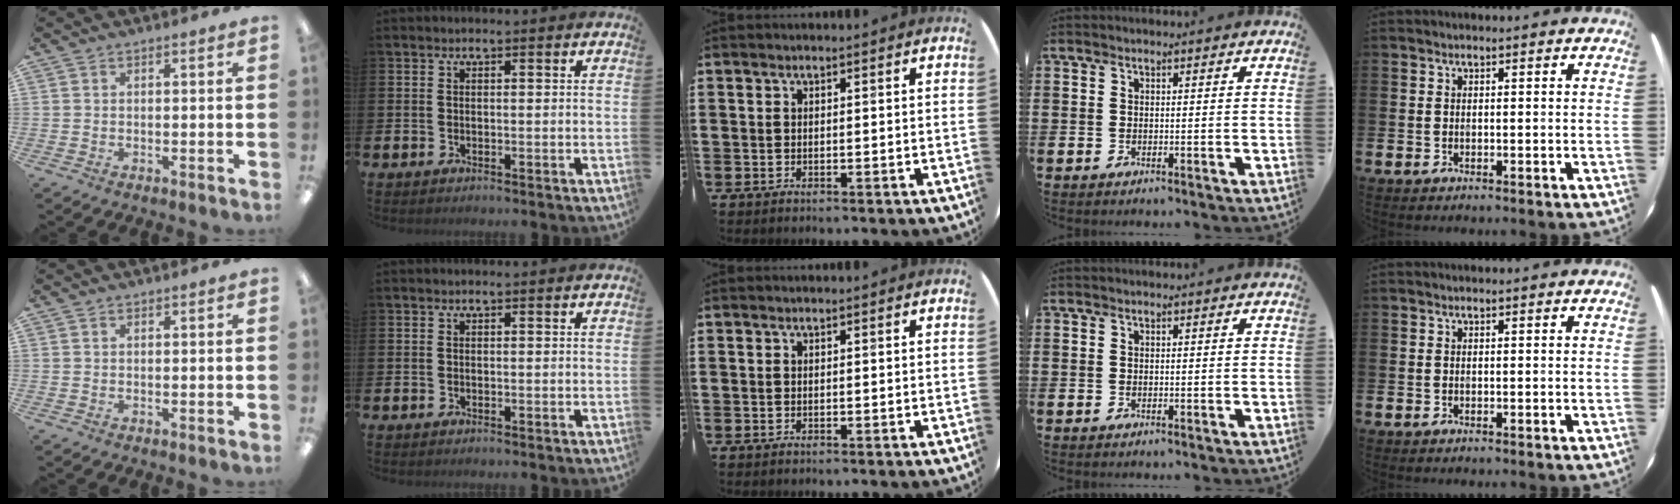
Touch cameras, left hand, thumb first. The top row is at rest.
{}